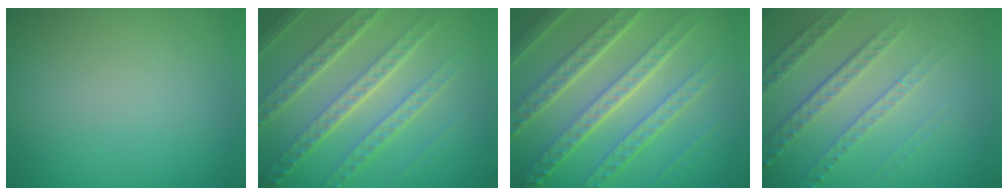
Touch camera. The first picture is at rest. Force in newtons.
{"total": 7.6, "press": 5.4, "slide": 5.3}
{"total": 8.9, "press": 6.4, "slide": 6.3}
{"total": 4.9, "press": 3.4, "slide": 3.6}